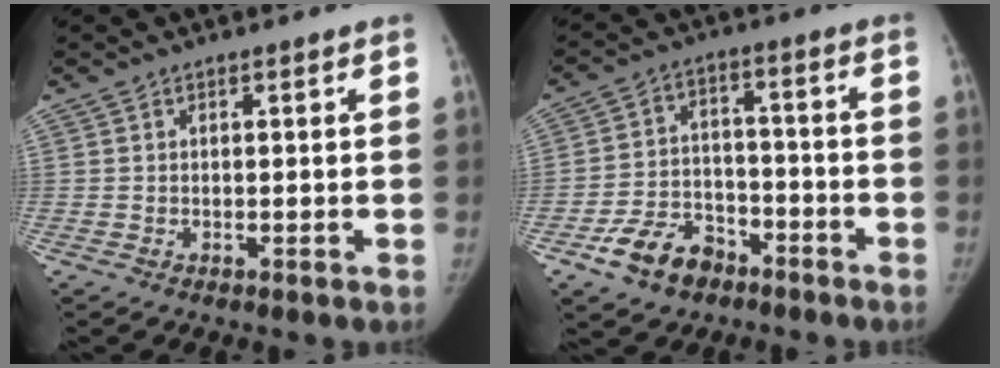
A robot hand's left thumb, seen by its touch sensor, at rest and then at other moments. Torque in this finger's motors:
{"motor_torque": [-0.87, 1.60, 0.22, -0.19, 0.23]}